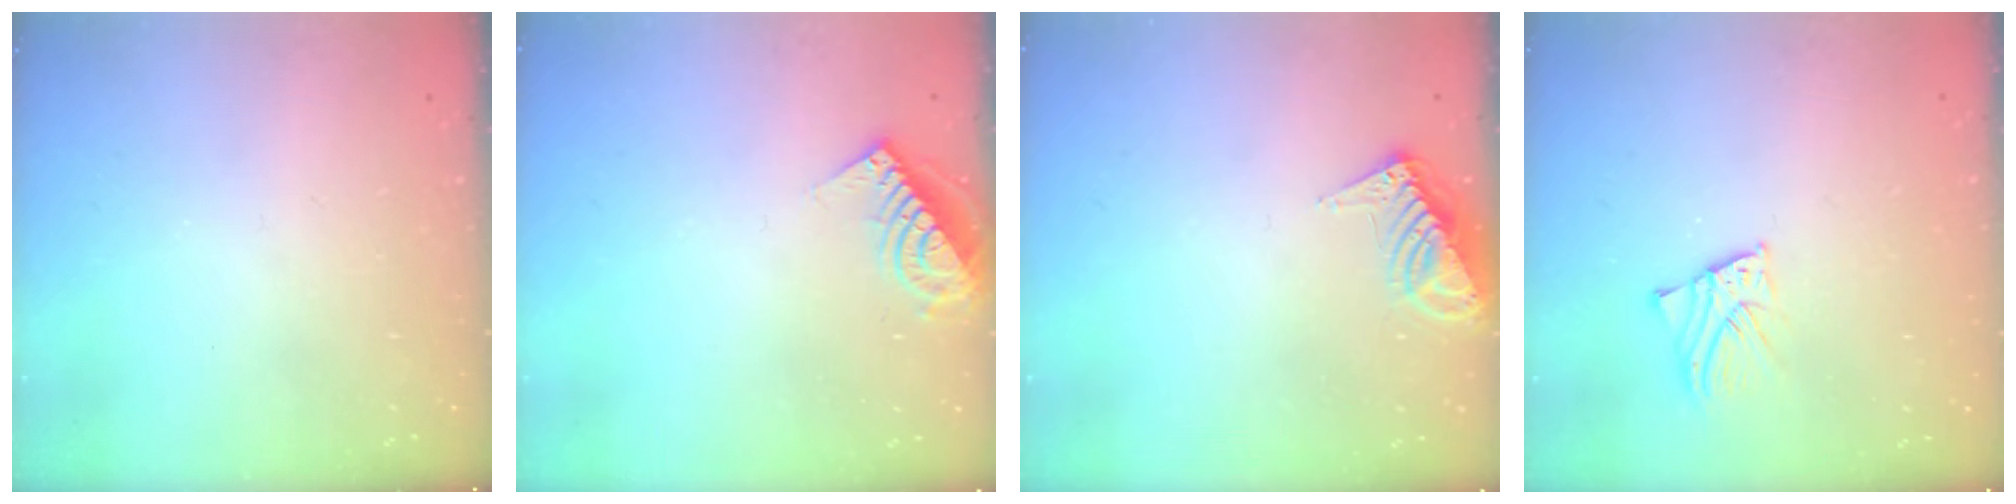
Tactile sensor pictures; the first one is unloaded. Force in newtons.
{"total": 8.4, "press": 8.4, "slide": 0.3}
{"total": 9.2, "press": 9.2, "slide": 0.9}
{"total": 2.6, "press": 2.6, "slide": 0.1}